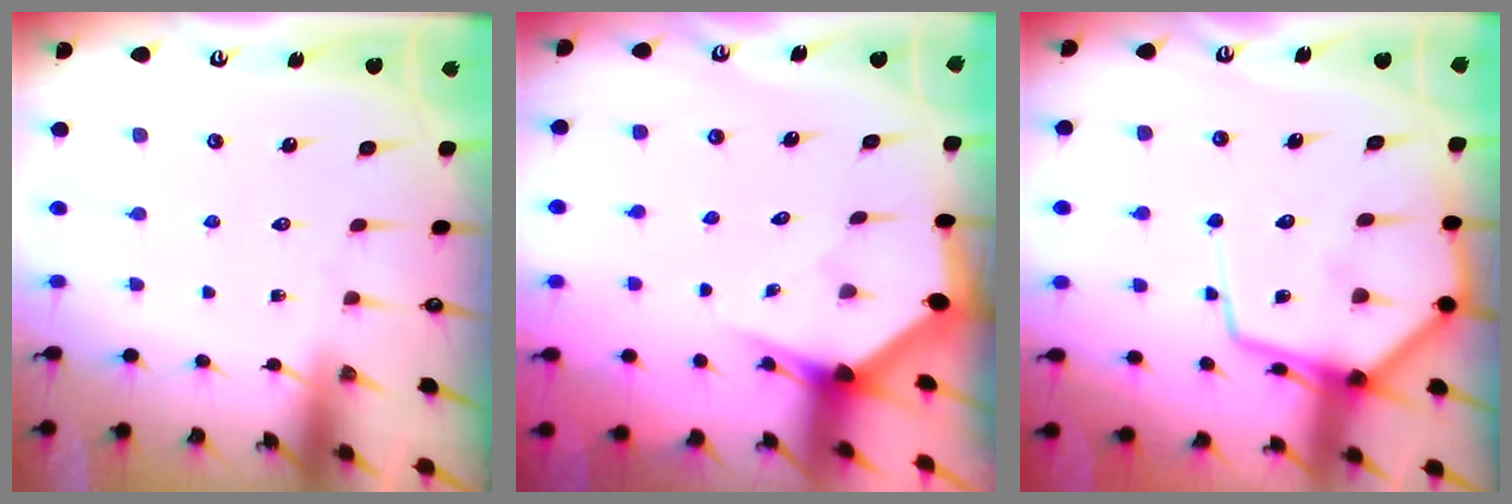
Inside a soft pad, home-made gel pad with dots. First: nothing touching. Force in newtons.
{"total": 2.7, "press": 2.7, "slide": 0.1}
{"total": 13.0, "press": 12.9, "slide": 1.2}